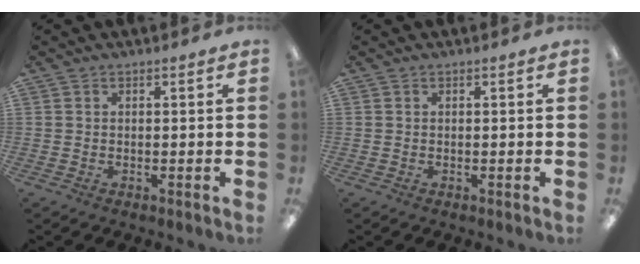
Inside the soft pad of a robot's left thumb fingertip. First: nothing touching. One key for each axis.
{"total": 0.0}